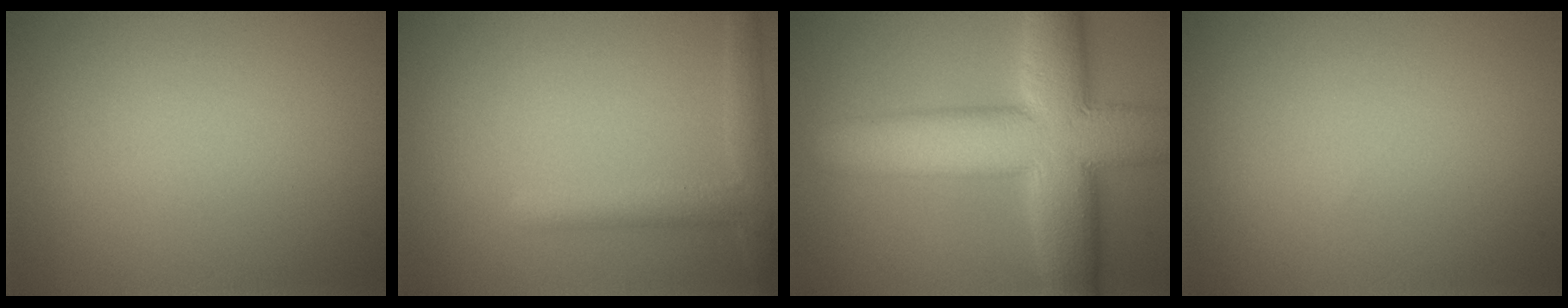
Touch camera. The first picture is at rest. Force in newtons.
{"total": 2.8, "press": 2.8, "slide": 0.2}
{"total": 12.7, "press": 12.7, "slide": 0.5}
{"total": 0.0}